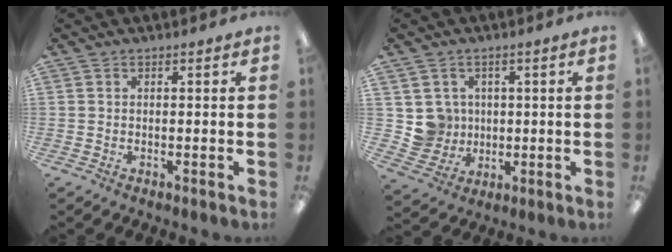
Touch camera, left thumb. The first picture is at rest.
{"total": 6.6, "force": [1.5, 6.4, 0.2], "torque": [-0.016, 0.002, 0.036]}